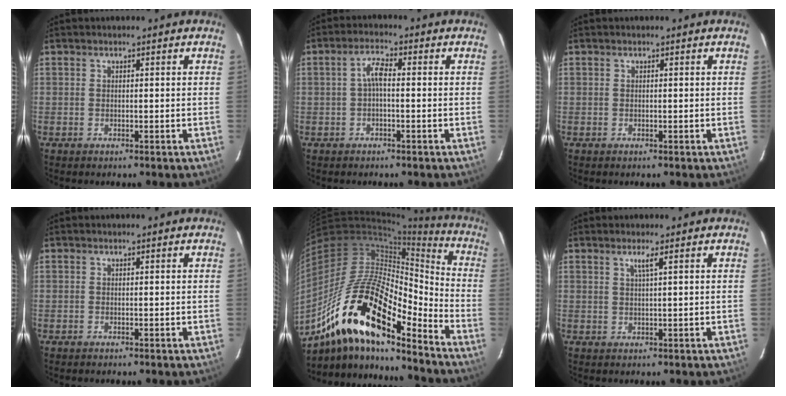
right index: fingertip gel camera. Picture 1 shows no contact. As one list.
[{"total": 3.0, "force": [-0.4, 1.0, 2.9], "torque": [-0.060, 0.012, -0.008]}, {"total": 0.0}, {"total": 0.0}, {"total": 24.0, "force": [-15.5, 7.6, 16.6], "torque": [-0.296, -0.023, -0.291]}, {"total": 1.6, "force": [0.8, -0.5, 1.3], "torque": [-0.024, -0.002, 0.017]}]